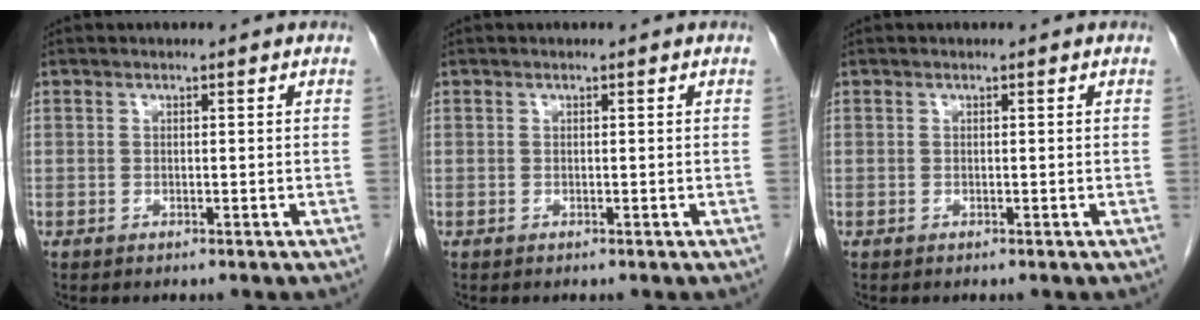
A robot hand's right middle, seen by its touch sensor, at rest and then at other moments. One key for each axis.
{"total": 0.0}
{"total": 0.0}